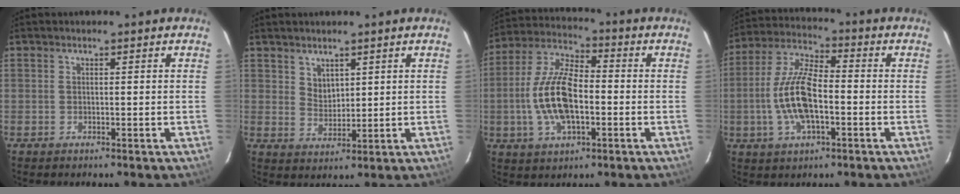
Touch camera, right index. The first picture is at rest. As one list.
[{"total": 3.5, "force": [2.5, 2.2, 1.2], "torque": [-0.014, 0.001, 0.050]}, {"total": 13.9, "force": [-2.4, 6.1, 12.3], "torque": [-0.258, 0.006, -0.047]}, {"total": 12.7, "force": [-2.7, 4.8, 11.5], "torque": [-0.241, 0.004, -0.053]}]